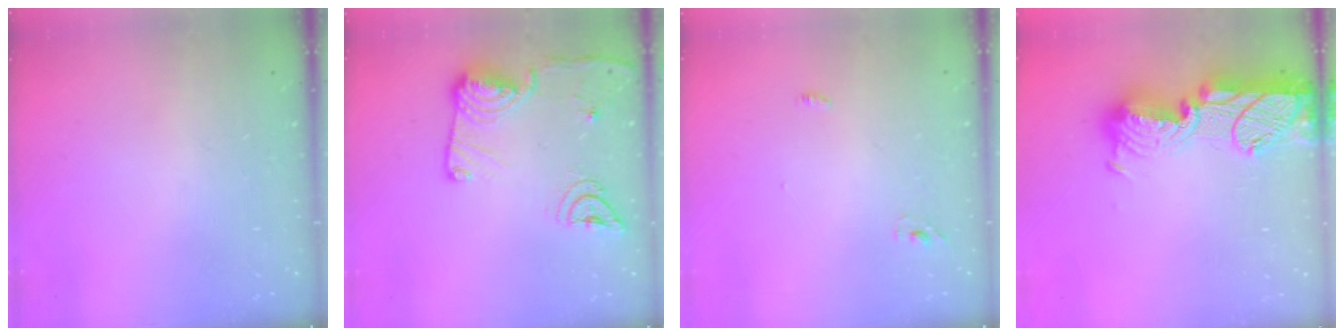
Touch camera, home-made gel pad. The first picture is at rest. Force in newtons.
{"total": 15.4, "press": 15.3, "slide": 1.9}
{"total": 2.9, "press": 2.7, "slide": 1.0}
{"total": 19.3, "press": 19.2, "slide": 1.1}